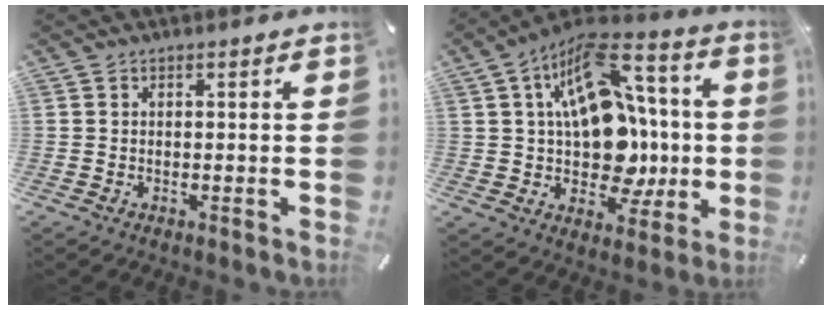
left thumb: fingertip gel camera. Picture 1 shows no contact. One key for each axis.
{"total": 20.4, "fx": 3.2, "fy": 14.1, "fz": 14.4, "tx": -0.232, "ty": -0.031, "tz": 0.057}